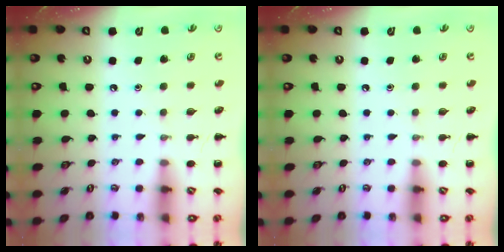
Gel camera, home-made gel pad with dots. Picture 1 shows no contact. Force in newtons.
{"total": 0.0}